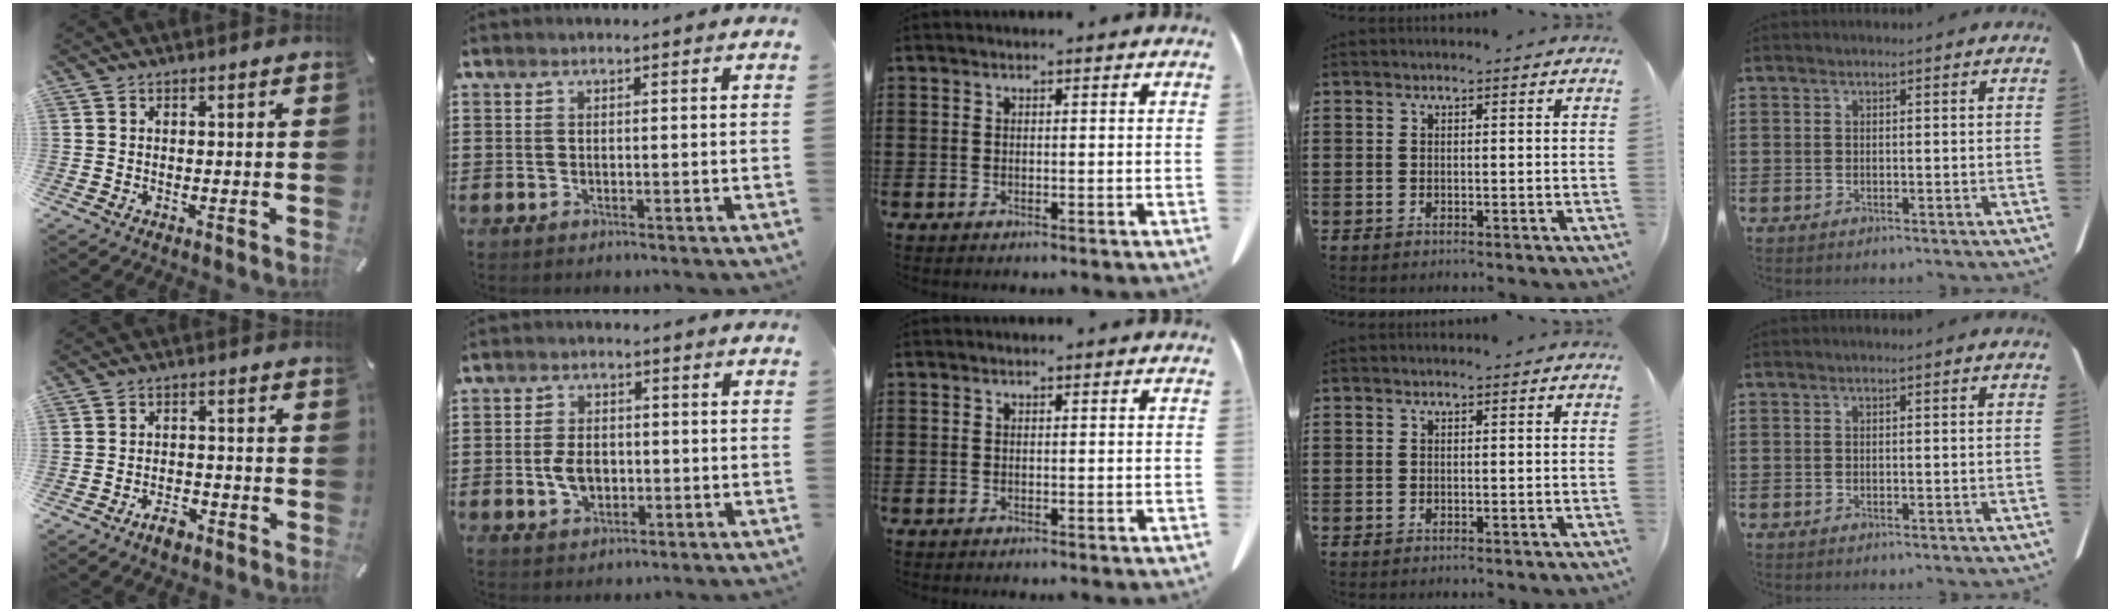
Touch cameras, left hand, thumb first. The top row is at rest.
{"thumb": {"total": 4.3, "force": [-3.3, 1.8, 2.1], "torque": [-0.039, 0.015, -0.061]}, "index": {"total": 4.9, "force": [-0.7, 3.0, 3.7], "torque": [-0.084, 0.002, -0.015]}}